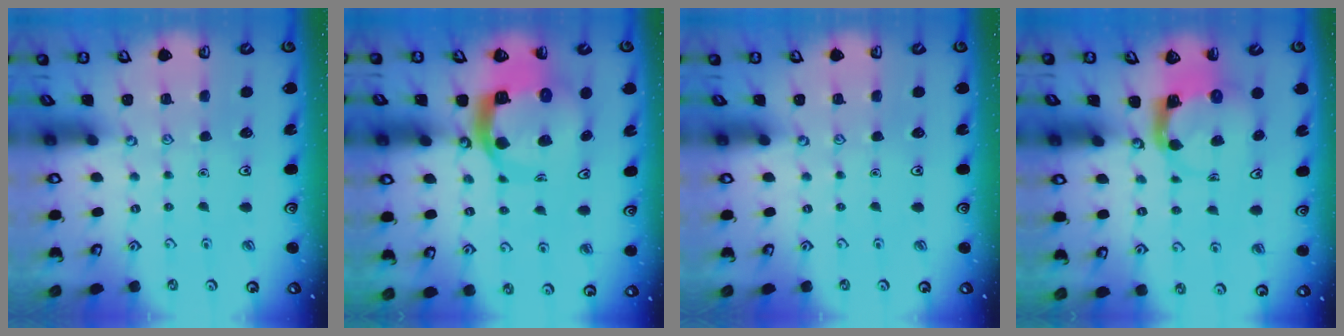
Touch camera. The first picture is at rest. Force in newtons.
{"total": 11.9, "press": 11.8, "slide": 1.4}
{"total": 0.0}
{"total": 3.9, "press": 3.8, "slide": 0.6}